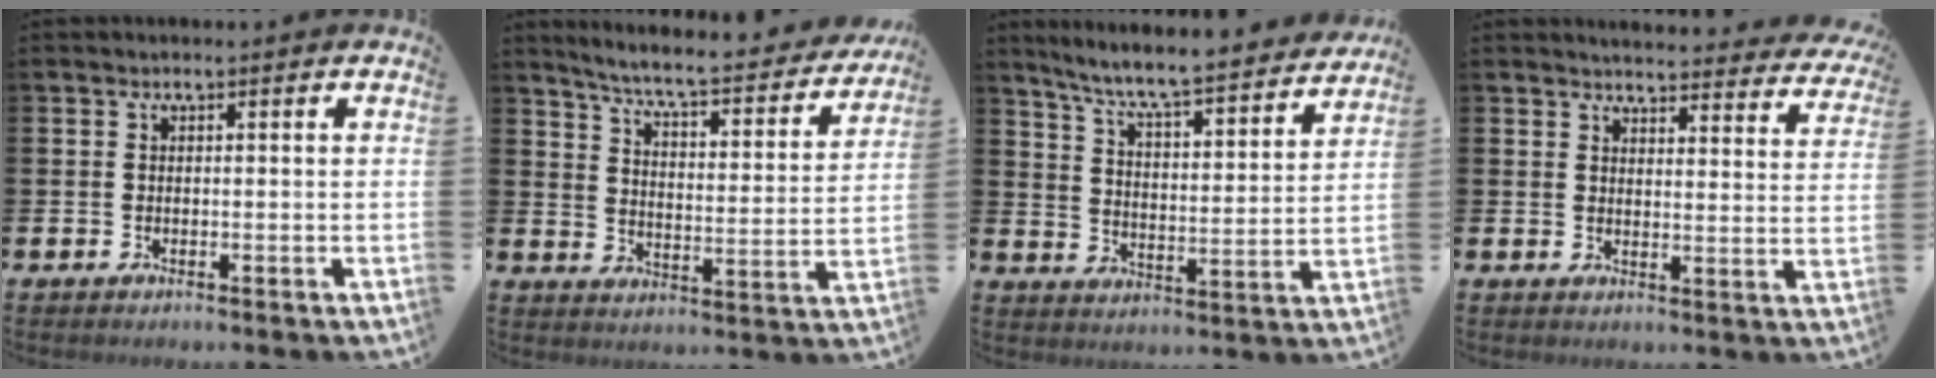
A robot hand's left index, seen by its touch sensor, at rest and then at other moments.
{"total": 6.6, "force": [6.1, 0.5, 2.6], "torque": [-0.072, -0.051, 0.096]}
{"total": 7.5, "force": [7.0, 0.2, 2.7], "torque": [-0.077, -0.059, 0.116]}
{"total": 4.1, "force": [4.1, 0.4, 0.3], "torque": [-0.009, -0.035, 0.069]}